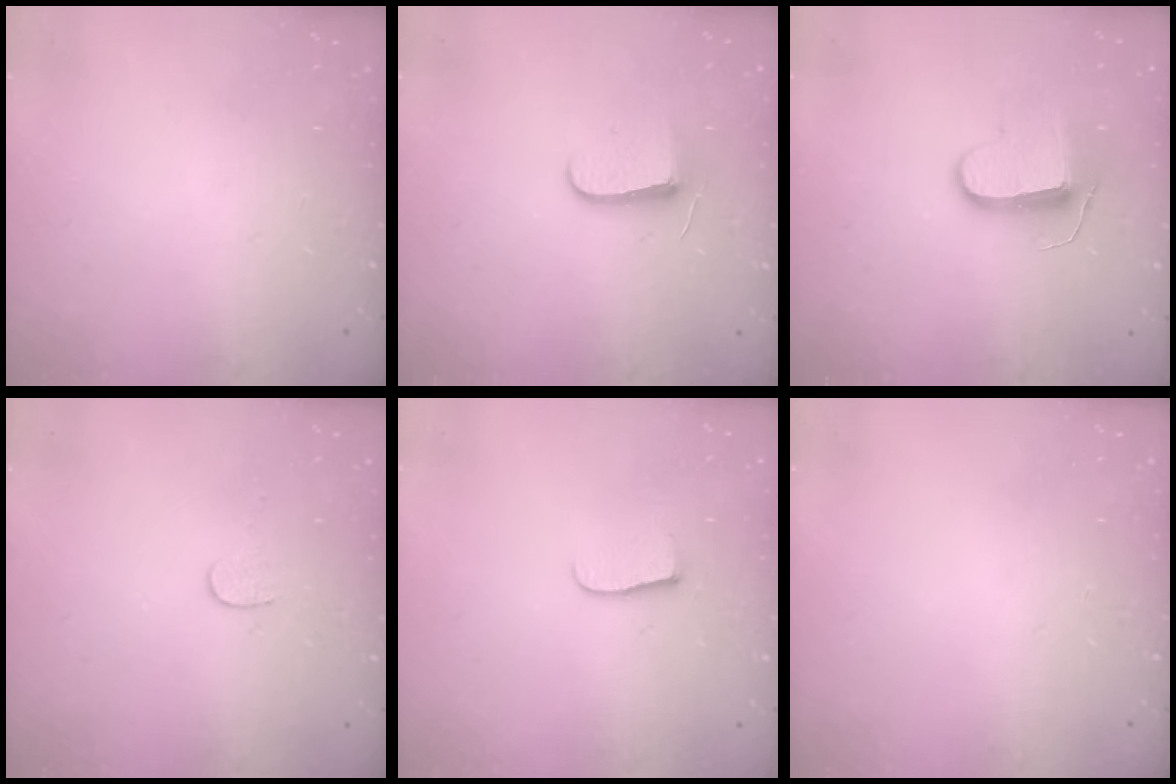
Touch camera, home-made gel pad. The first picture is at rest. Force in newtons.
{"total": 7.8, "press": 7.7, "slide": 0.4}
{"total": 9.8, "press": 9.8, "slide": 0.2}
{"total": 4.7, "press": 4.7, "slide": 0.4}
{"total": 6.5, "press": 6.5, "slide": 0.6}
{"total": 0.0}